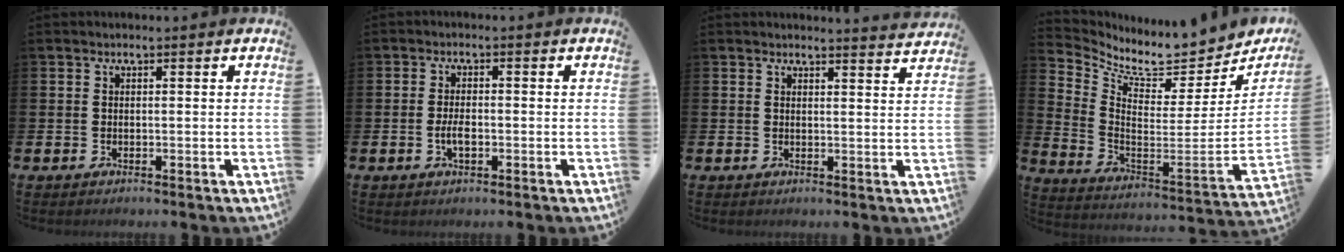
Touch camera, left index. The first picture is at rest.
{"total": 2.4, "force": [-0.5, 1.1, 2.2], "torque": [-0.036, 0.000, -0.010]}
{"total": 2.6, "force": [2.6, -0.2, -0.1], "torque": [0.010, -0.022, 0.045]}
{"total": 7.7, "force": [7.2, 2.0, 1.7], "torque": [-0.046, -0.086, 0.115]}